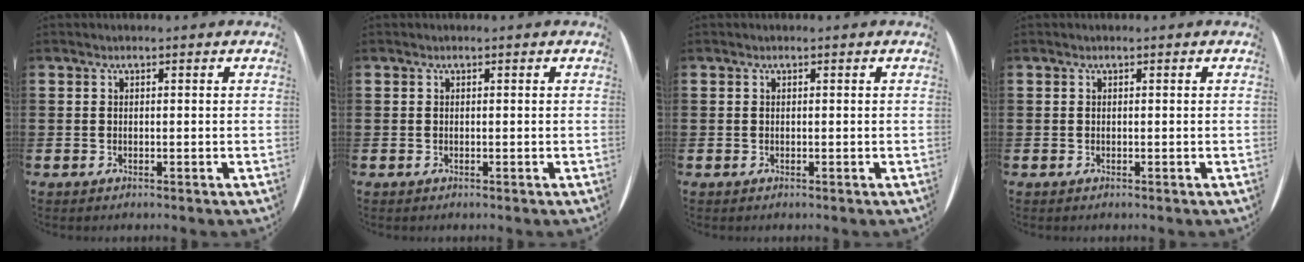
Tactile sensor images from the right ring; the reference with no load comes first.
{"total": 0.0}
{"total": 0.0}
{"total": 0.0}